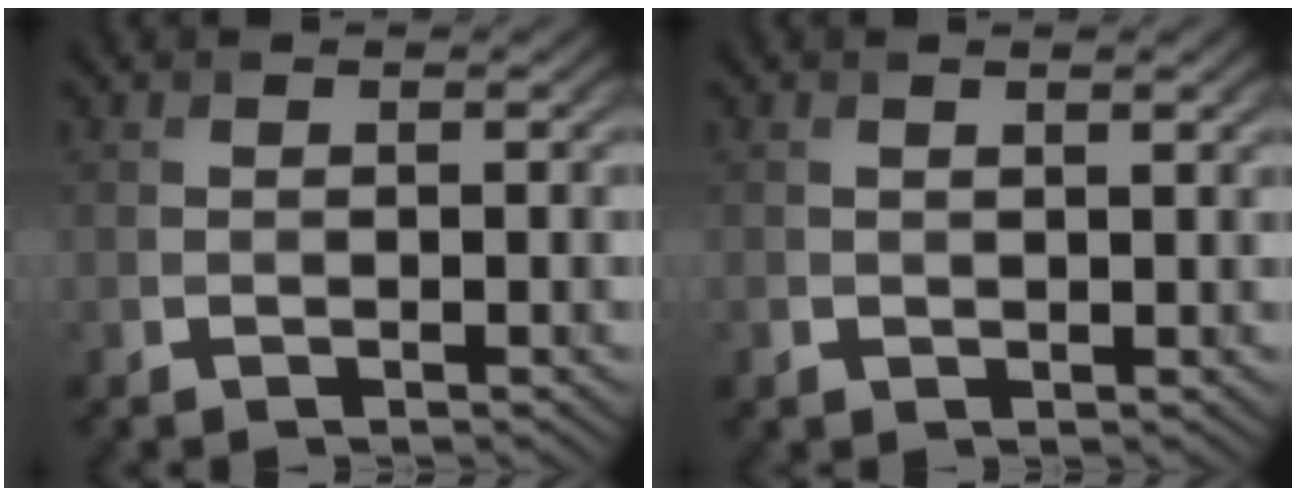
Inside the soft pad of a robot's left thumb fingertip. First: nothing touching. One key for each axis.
{"total": 1.2, "fx": 0.7, "fy": 0.5, "fz": 0.8, "tx": -0.021, "ty": -0.003, "tz": 0.019}